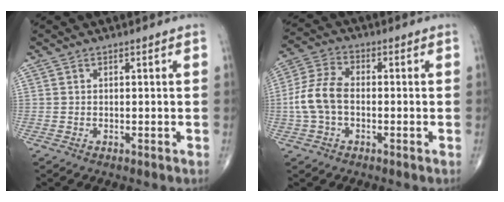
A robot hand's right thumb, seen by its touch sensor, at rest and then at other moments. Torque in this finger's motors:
{"motor_torque": [0.03, 0.35, 1.08, -0.25, 0.34]}